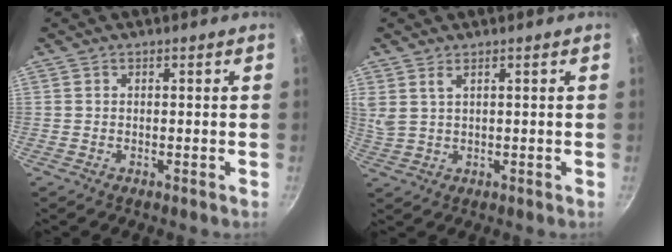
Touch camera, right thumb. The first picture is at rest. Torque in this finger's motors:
{"motor_torque": [-0.94, 0.43, 0.58, 0.43, -0.01]}